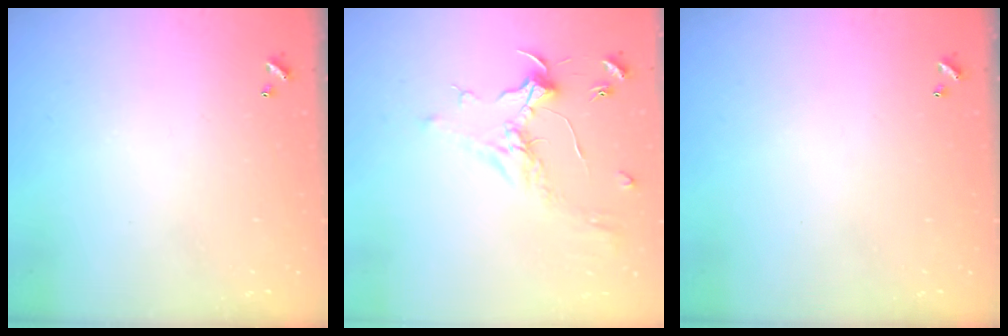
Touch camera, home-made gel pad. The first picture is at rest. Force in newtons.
{"total": 1.9, "press": 1.7, "slide": 0.7}
{"total": 0.0}